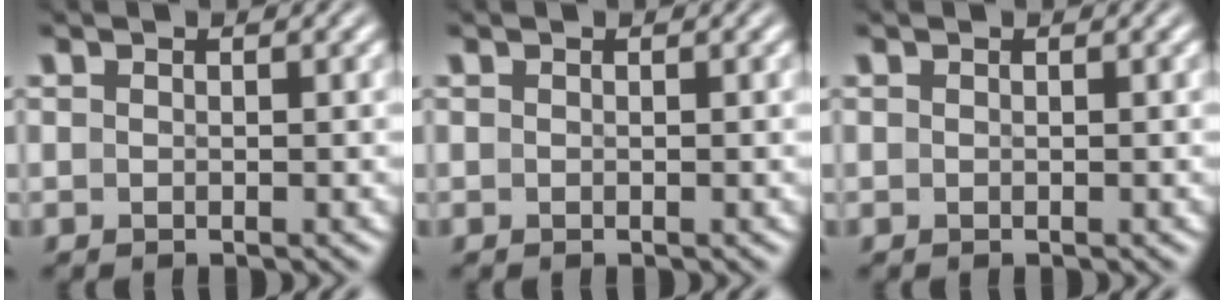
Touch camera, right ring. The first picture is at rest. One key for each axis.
{"total": 0.0}
{"total": 0.0}